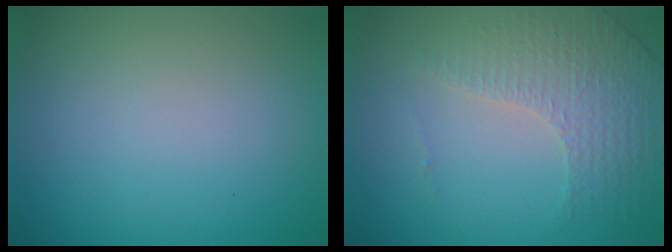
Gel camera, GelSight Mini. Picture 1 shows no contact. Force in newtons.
{"total": 4.3, "press": 3.0, "slide": 3.1}